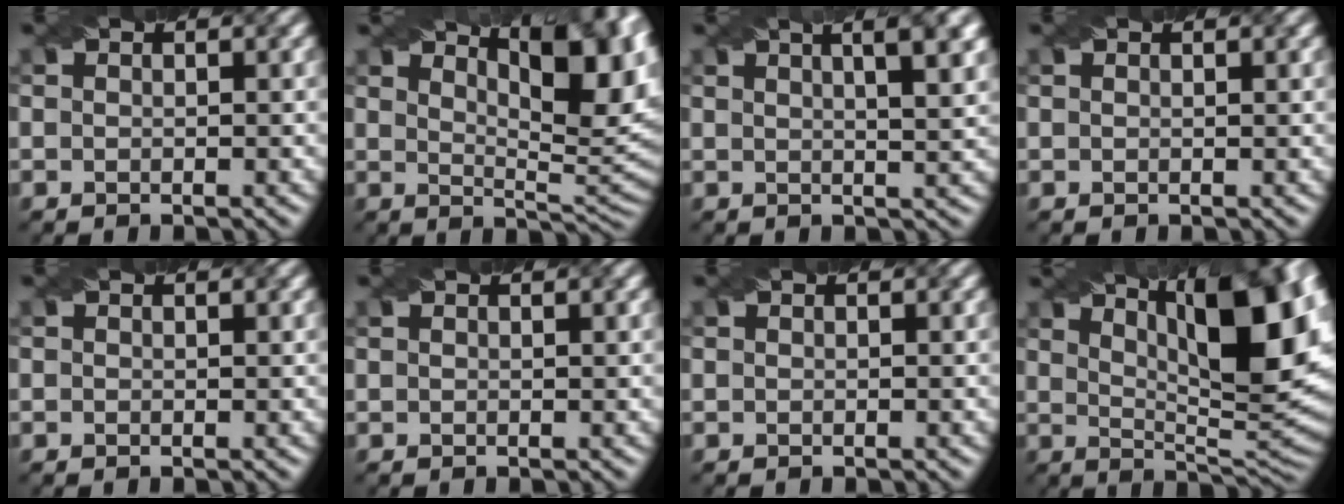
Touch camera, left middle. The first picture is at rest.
{"total": 11.9, "force": [6.1, 4.2, 9.3], "torque": [-0.096, 0.025, 0.078]}
{"total": 8.2, "force": [4.0, 3.4, 6.3], "torque": [-0.034, 0.047, 0.026]}
{"total": 0.7, "force": [0.6, 0.0, 0.4], "torque": [-0.010, 0.001, 0.005]}
{"total": 0.0}
{"total": 0.7, "force": [0.5, 0.0, 0.4], "torque": [-0.009, 0.001, 0.005]}
{"total": 0.0}
{"total": 12.8, "force": [5.5, 3.5, 11.0], "torque": [-0.145, 0.008, 0.092]}